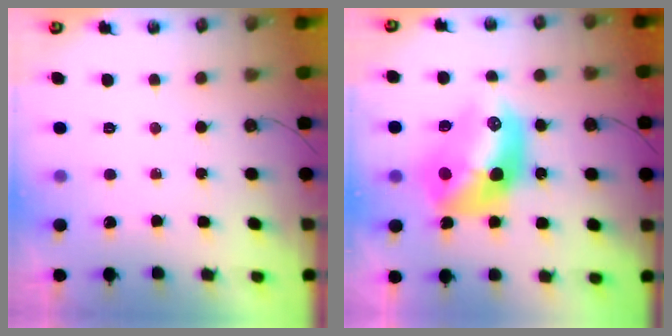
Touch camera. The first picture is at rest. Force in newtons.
{"total": 15.7, "press": 15.6, "slide": 1.4}